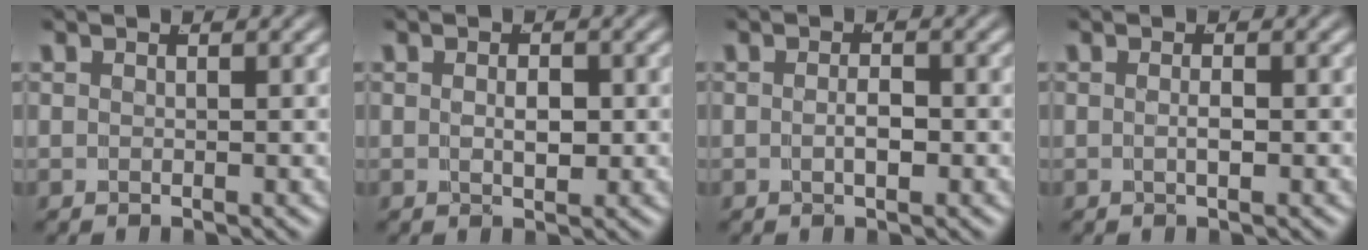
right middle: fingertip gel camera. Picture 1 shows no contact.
{"total": 1.6, "force": [0.0, 0.6, 1.5], "torque": [-0.024, -0.013, 0.008]}
{"total": 1.5, "force": [-0.5, 0.5, 1.4], "torque": [-0.024, -0.005, -0.005]}
{"total": 0.9, "force": [-0.3, -0.1, 0.9], "torque": [-0.016, -0.007, -0.001]}